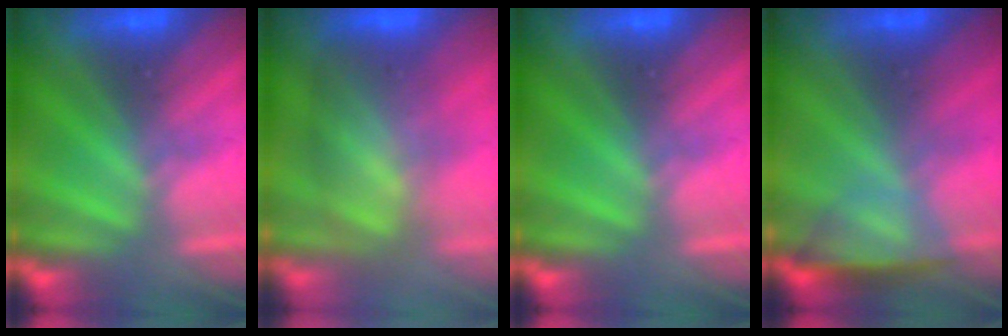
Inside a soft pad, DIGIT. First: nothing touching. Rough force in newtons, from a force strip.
{"total": 8.3}
{"total": 0.0}
{"total": 3.8}